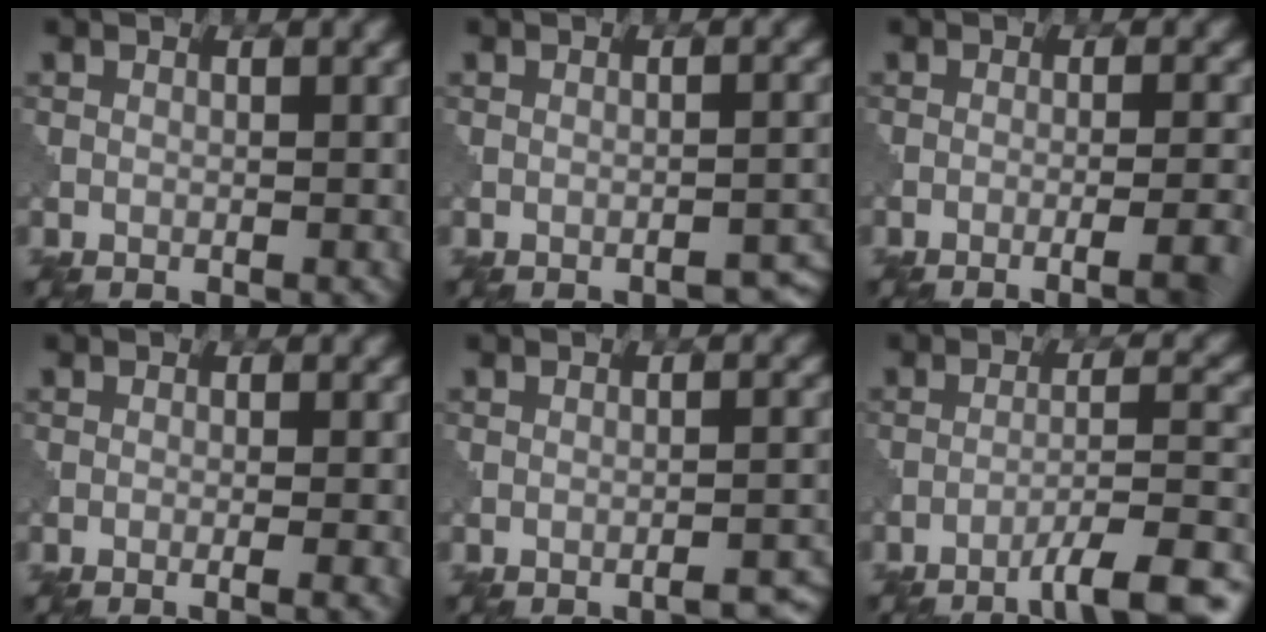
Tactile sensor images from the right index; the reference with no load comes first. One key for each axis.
{"total": 2.1, "fx": -1.8, "fy": 0.5, "fz": 1.0, "tx": -0.009, "ty": 0.006, "tz": -0.024}
{"total": 5.3, "fx": -2.8, "fy": 1.5, "fz": 4.3, "tx": -0.039, "ty": 0.013, "tz": -0.038}
{"total": 2.1, "fx": -0.6, "fy": 0.6, "fz": 1.9, "tx": -0.017, "ty": 0.003, "tz": -0.015}
{"total": 2.6, "fx": -2.0, "fy": 0.5, "fz": 1.5, "tx": -0.015, "ty": 0.007, "tz": -0.031}
{"total": 7.8, "fx": -5.6, "fy": 1.1, "fz": 5.3, "tx": -0.069, "ty": 0.015, "tz": -0.085}